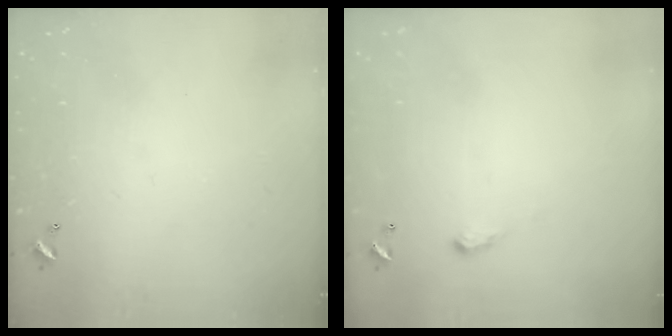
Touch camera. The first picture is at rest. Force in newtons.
{"total": 2.0, "press": 2.0, "slide": 0.3}